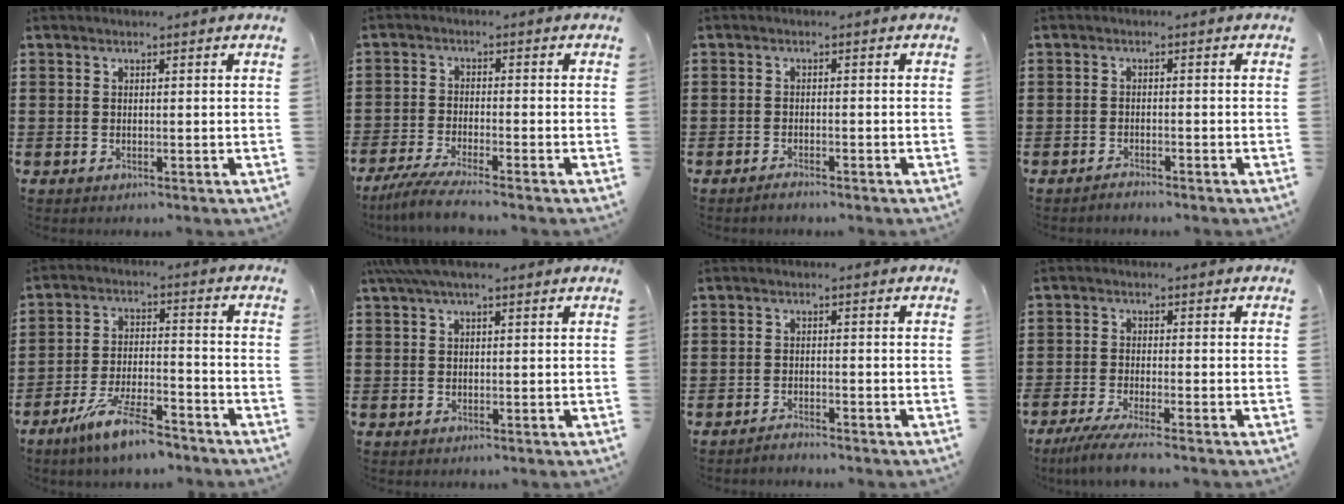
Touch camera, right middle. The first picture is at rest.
{"total": 4.2, "force": [-3.8, -0.2, 1.9], "torque": [-0.055, -0.017, -0.078]}
{"total": 1.3, "force": [-1.2, 0.2, 0.4], "torque": [-0.010, -0.002, -0.022]}
{"total": 1.5, "force": [-1.5, 0.1, 0.2], "torque": [-0.008, 0.002, -0.030]}
{"total": 8.7, "force": [-6.9, 1.4, 5.0], "torque": [-0.107, 0.006, -0.135]}
{"total": 3.2, "force": [2.0, 0.6, 2.4], "torque": [-0.050, 0.006, 0.036]}
{"total": 1.6, "force": [-1.5, 0.1, 0.2], "torque": [-0.007, 0.003, -0.031]}
{"total": 3.9, "force": [-3.3, -0.2, 2.1], "torque": [-0.050, -0.015, -0.066]}